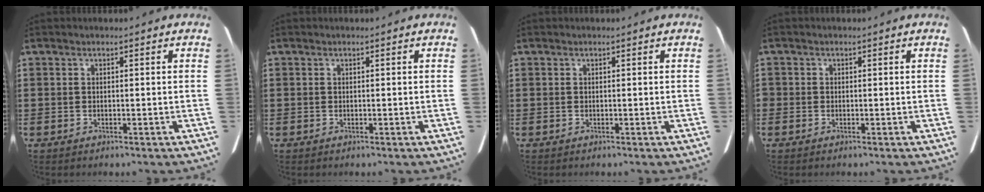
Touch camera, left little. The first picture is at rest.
{"total": 0.0}
{"total": 0.0}
{"total": 0.5, "force": [-0.2, 0.4, 0.2], "torque": [-0.004, 0.002, -0.004]}